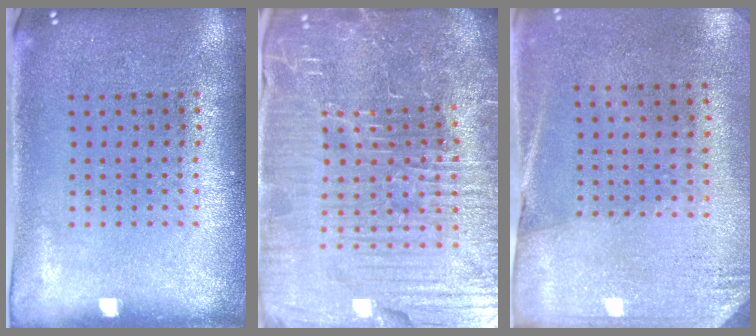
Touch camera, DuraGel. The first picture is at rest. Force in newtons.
{"total": 7.5, "press": 6.6, "slide": 3.5}
{"total": 2.7, "press": 2.4, "slide": 1.3}